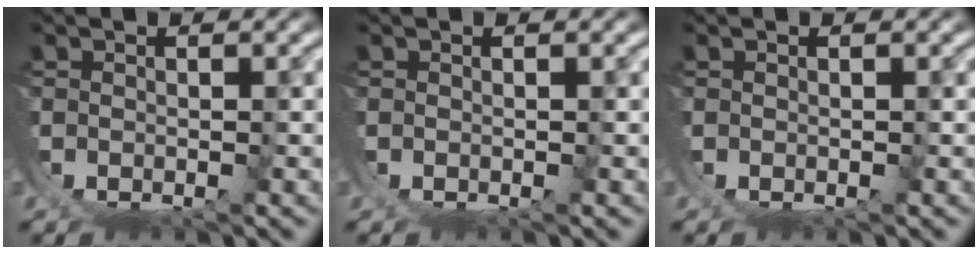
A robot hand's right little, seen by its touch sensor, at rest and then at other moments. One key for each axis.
{"total": 1.0, "fx": 0.3, "fy": -0.9, "fz": -0.3, "tx": 0.012, "ty": 0.006, "tz": 0.004}
{"total": 0.6, "fx": 0.2, "fy": -0.6, "fz": -0.2, "tx": 0.010, "ty": 0.005, "tz": 0.003}